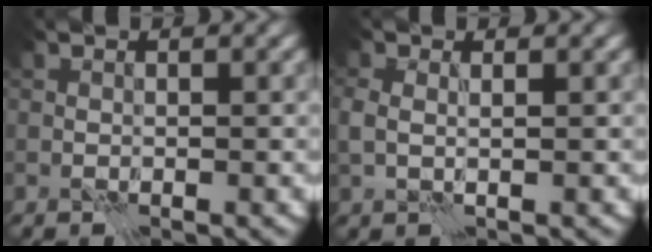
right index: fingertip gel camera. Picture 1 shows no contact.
{"total": 1.3, "force": [1.0, 0.2, 0.8], "torque": [-0.019, 0.003, 0.020]}